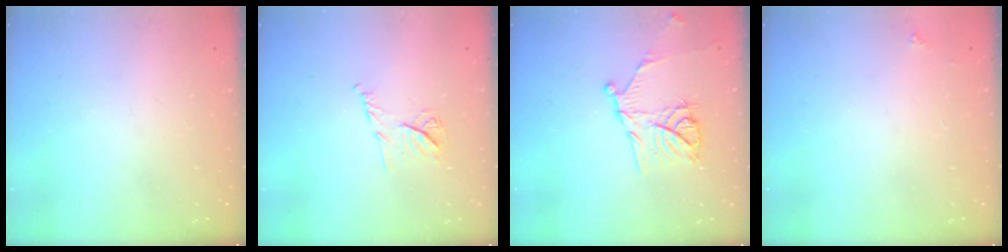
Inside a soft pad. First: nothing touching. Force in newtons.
{"total": 7.9, "press": 7.9, "slide": 0.3}
{"total": 13.8, "press": 13.7, "slide": 0.8}
{"total": 2.0, "press": 2.0, "slide": 0.3}